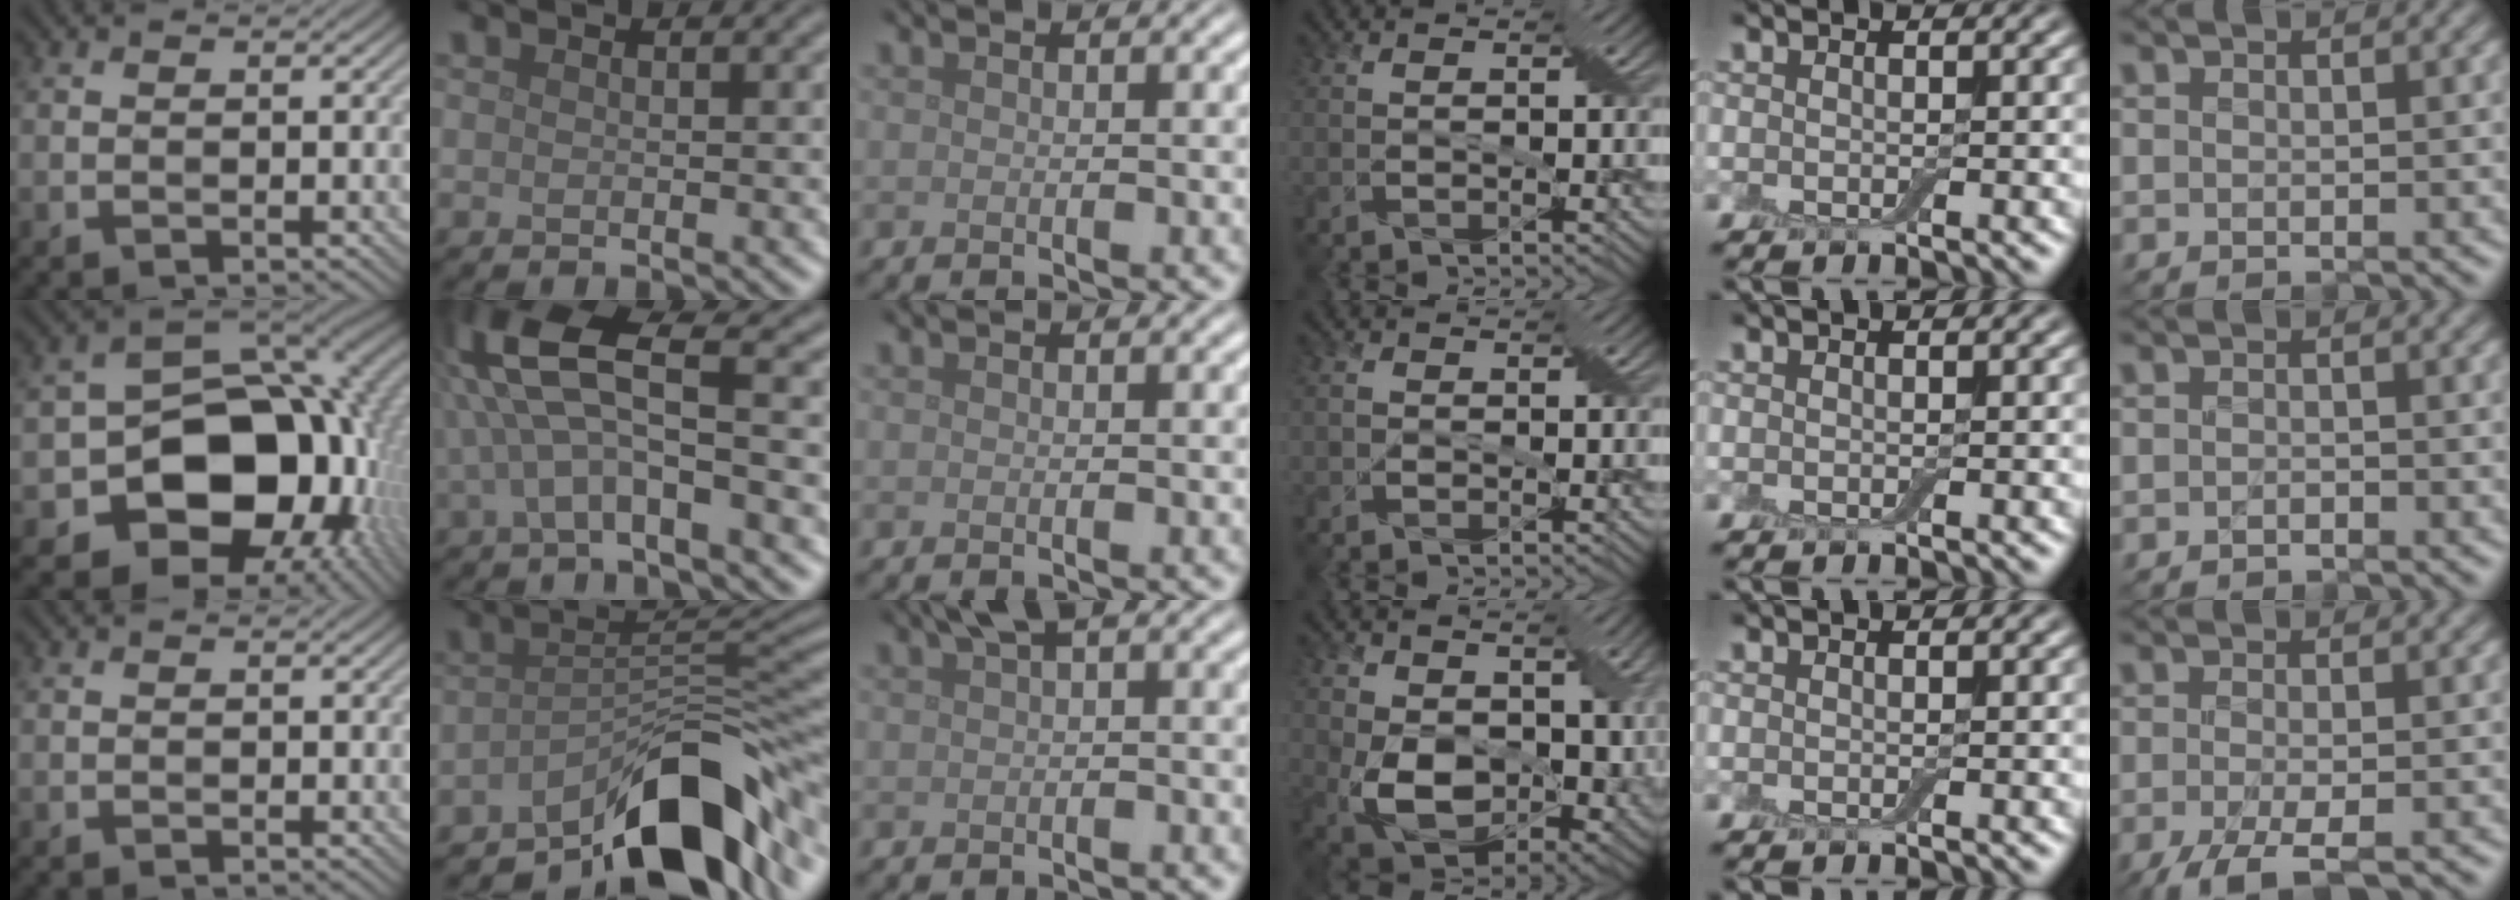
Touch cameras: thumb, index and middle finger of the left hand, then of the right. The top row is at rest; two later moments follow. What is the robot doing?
{"motion": "cut", "object": "aluminum foil"}